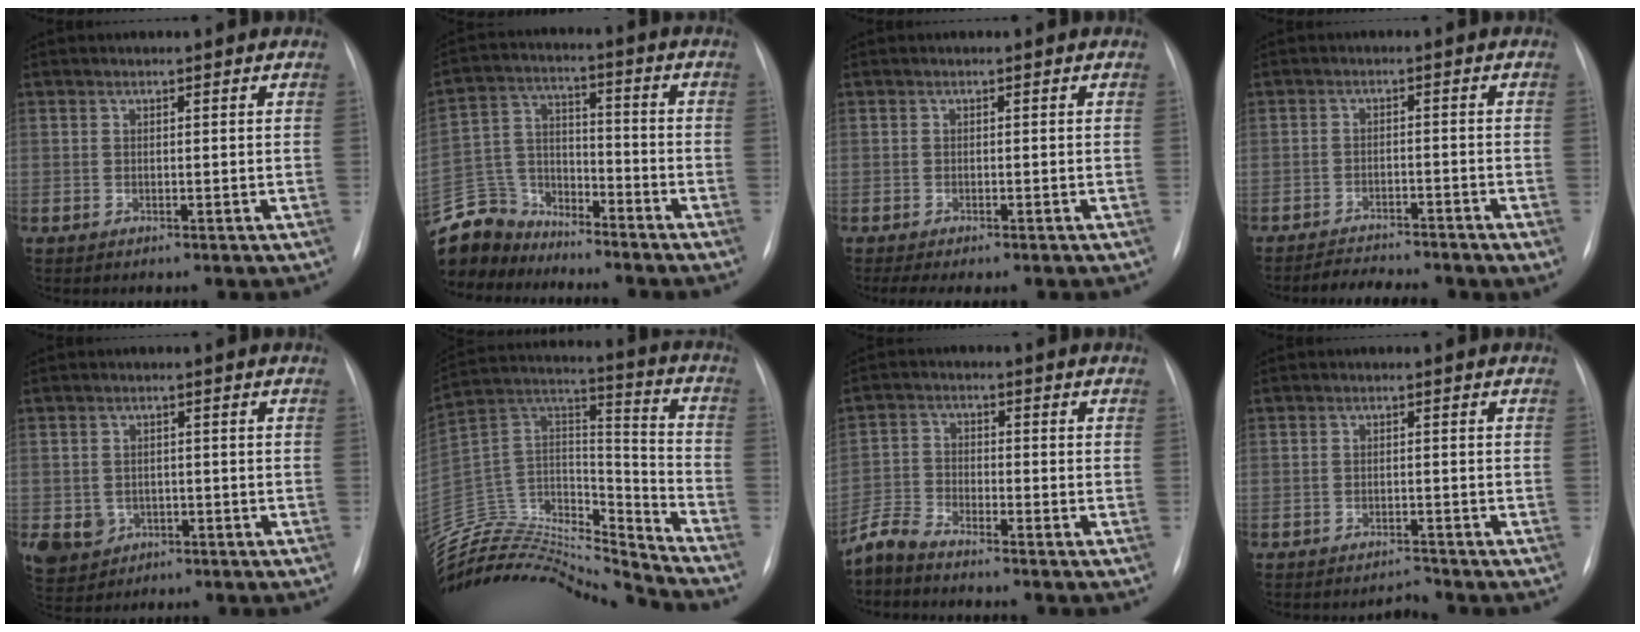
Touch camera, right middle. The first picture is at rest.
{"total": 12.5, "force": [-11.6, 4.7, 1.3], "torque": [-0.039, 0.025, -0.221]}
{"total": 3.8, "force": [-3.0, 0.8, 2.2], "torque": [-0.033, -0.009, -0.036]}
{"total": 4.6, "force": [-4.4, -0.1, 1.4], "torque": [-0.024, -0.016, -0.072]}
{"total": 7.0, "force": [-2.5, 6.3, 1.8], "torque": [-0.049, 0.007, -0.027]}
{"total": 26.9, "force": [-25.7, 4.3, 6.7], "torque": [-0.170, 0.026, -0.426]}
{"total": 4.5, "force": [-4.5, 0.1, 0.8], "torque": [-0.022, -0.020, -0.091]}
{"total": 1.8, "force": [-1.8, -0.3, -0.3], "torque": [0.007, -0.011, -0.024]}